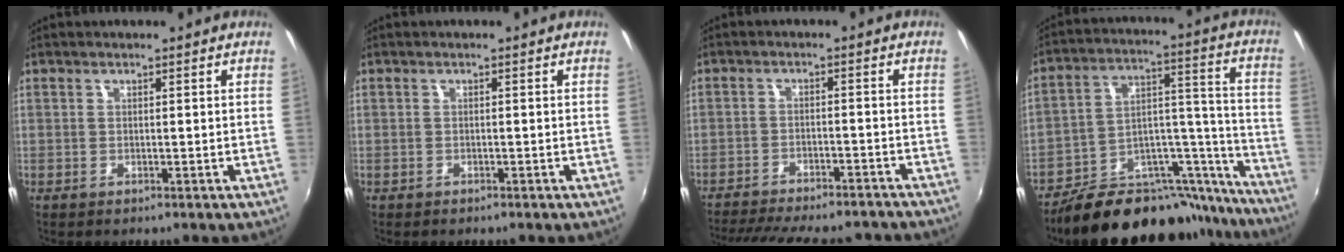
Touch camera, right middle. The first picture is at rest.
{"total": 0.7, "force": [-0.6, 0.4, 0.1], "torque": [-0.006, -0.002, -0.010]}
{"total": 20.2, "force": [-17.5, 5.3, 8.6], "torque": [-0.178, -0.016, -0.234]}
{"total": 24.7, "force": [-21.1, 9.3, 8.8], "torque": [-0.109, 0.065, -0.300]}